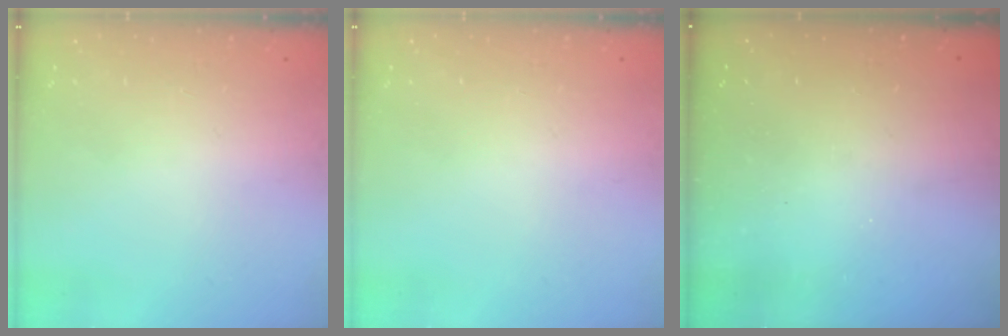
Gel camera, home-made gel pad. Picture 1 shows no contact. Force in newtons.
{"total": 0.0}
{"total": 3.2, "press": 3.2, "slide": 0.1}